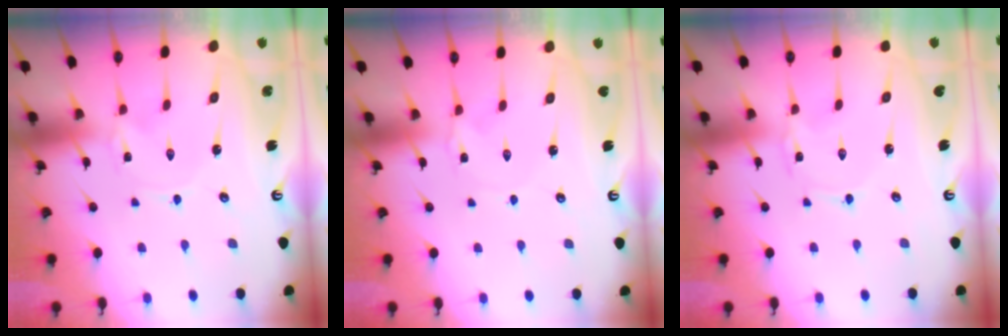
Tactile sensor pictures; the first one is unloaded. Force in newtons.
{"total": 0.0}
{"total": 0.0}